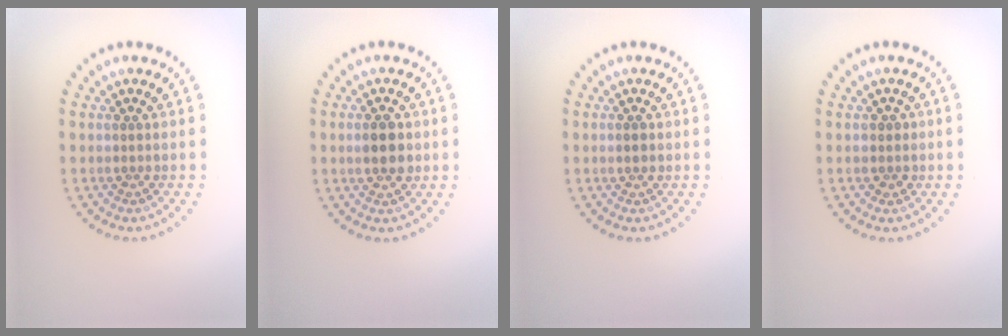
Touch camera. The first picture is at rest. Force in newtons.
{"total": 2.7, "press": 2.7, "slide": 0.2}
{"total": 1.2, "press": 1.2, "slide": 0.1}
{"total": 1.2, "press": 1.0, "slide": 0.5}